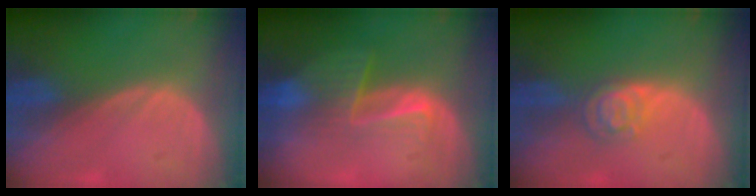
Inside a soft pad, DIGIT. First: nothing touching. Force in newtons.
{"total": 6.8, "press": 5.9, "slide": 3.5}
{"total": 4.6, "press": 3.9, "slide": 2.4}